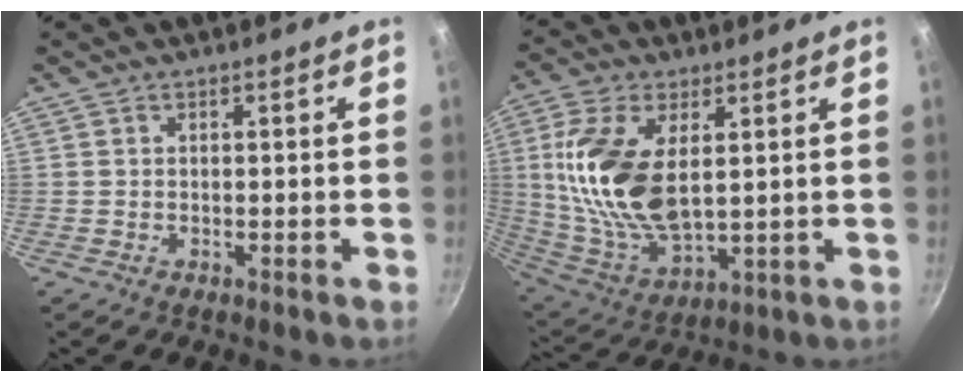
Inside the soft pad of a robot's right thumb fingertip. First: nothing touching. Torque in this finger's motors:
{"motor_torque": [1.38, 1.70, 2.10, 0.32, 0.63]}